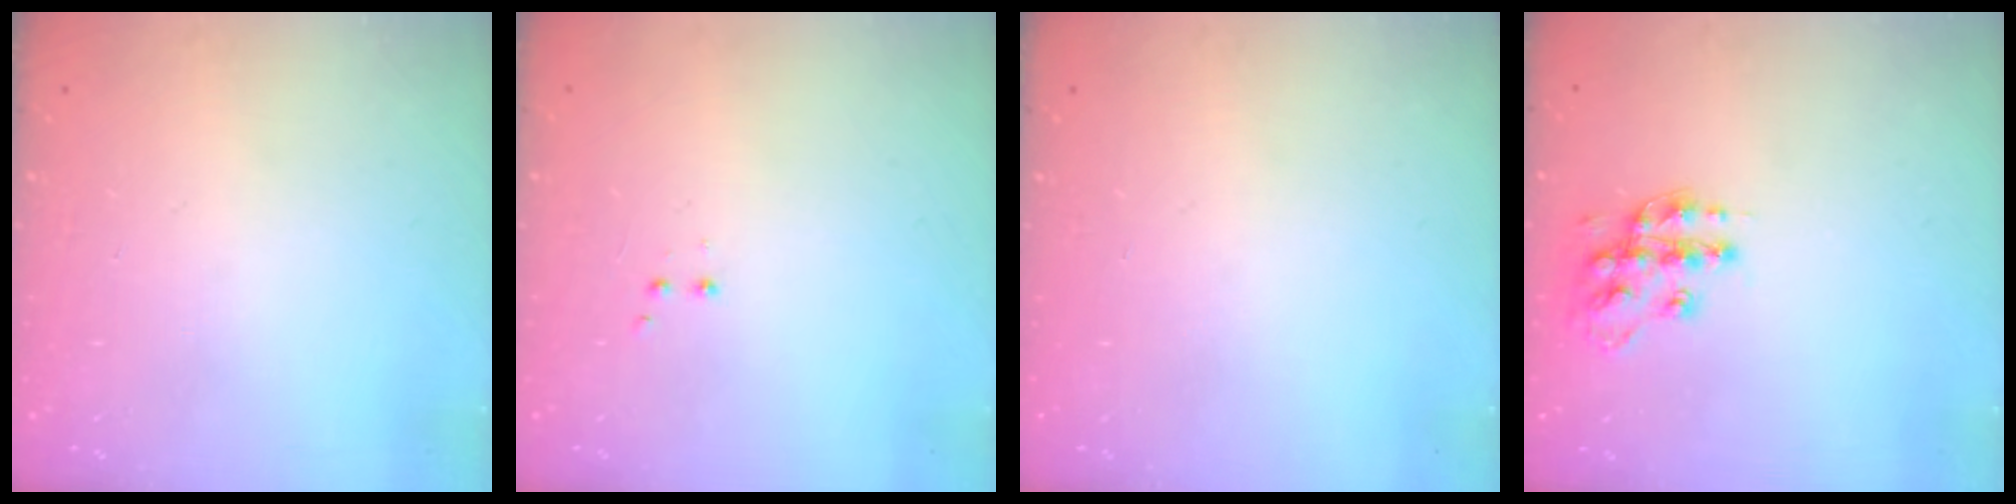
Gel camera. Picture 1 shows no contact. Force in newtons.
{"total": 2.0, "press": 1.8, "slide": 0.9}
{"total": 0.0}
{"total": 13.8, "press": 13.7, "slide": 0.8}